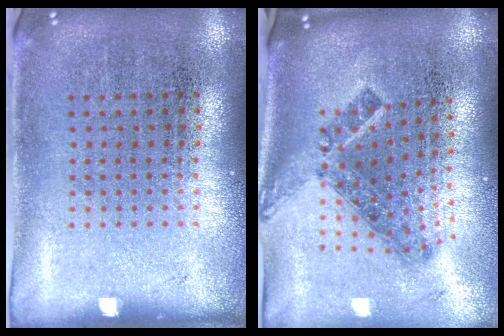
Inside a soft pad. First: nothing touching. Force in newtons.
{"total": 1.5, "press": 1.1, "slide": 1.0}